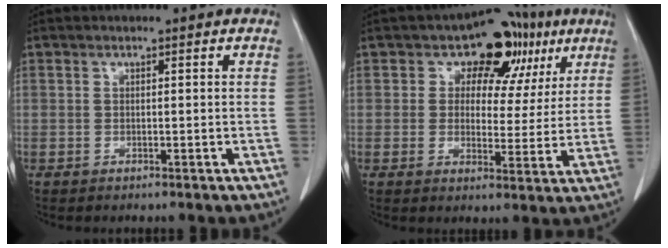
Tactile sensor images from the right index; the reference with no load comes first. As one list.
[{"total": 11.7, "force": [5.3, 7.8, 6.9], "torque": [-0.065, 0.036, 0.074]}]